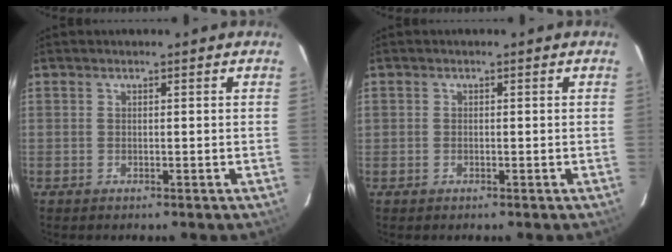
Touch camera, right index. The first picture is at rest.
{"total": 0.7, "force": [-0.2, 0.6, 0.3], "torque": [-0.004, -0.001, -0.005]}